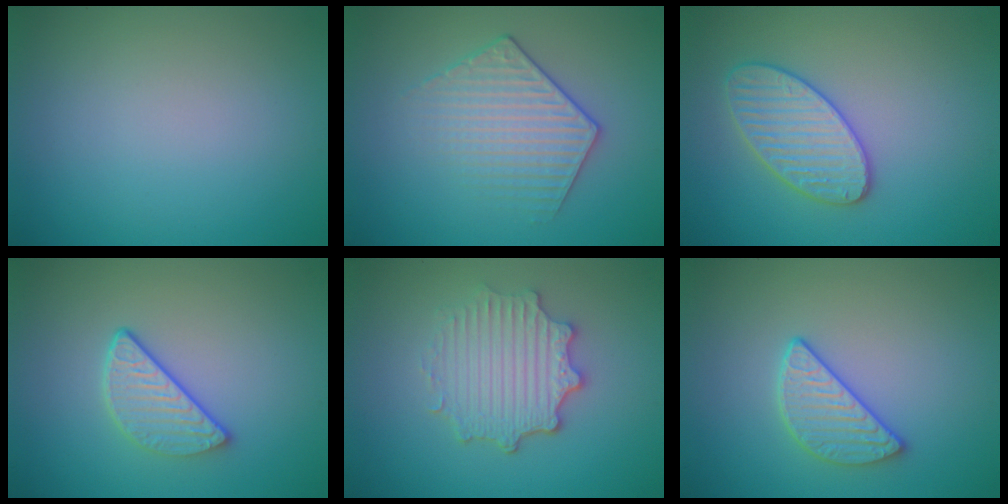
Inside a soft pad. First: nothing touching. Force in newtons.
{"total": 3.5, "press": 3.2, "slide": 1.4}
{"total": 3.6, "press": 3.6, "slide": 0.2}
{"total": 3.4, "press": 2.7, "slide": 2.0}
{"total": 4.5, "press": 3.7, "slide": 2.6}
{"total": 2.9, "press": 2.6, "slide": 1.1}